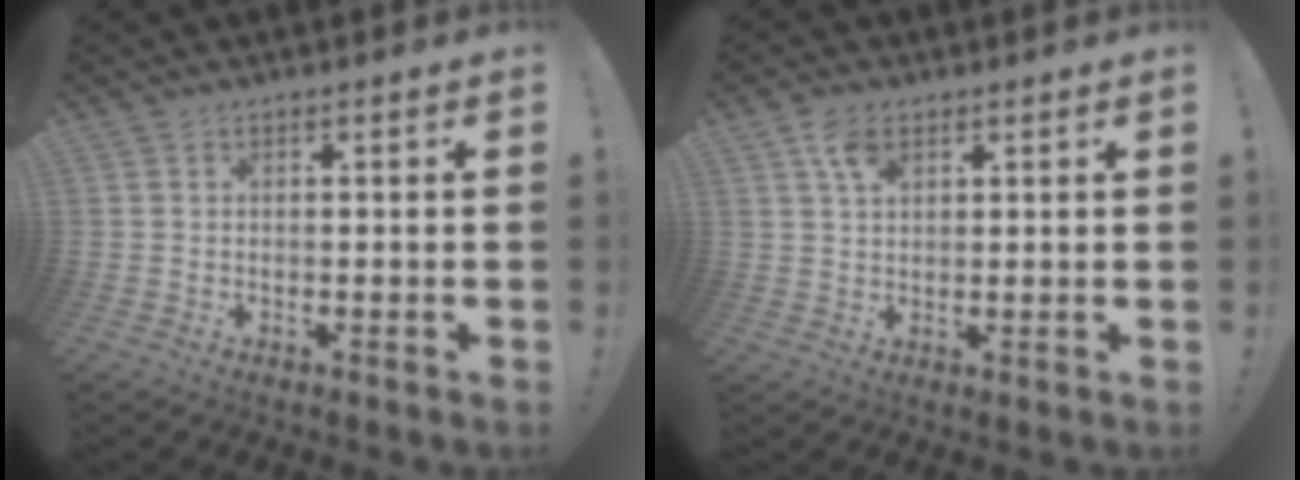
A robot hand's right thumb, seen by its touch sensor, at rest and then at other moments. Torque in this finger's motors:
{"motor_torque": [0.66, 1.12, 0.28, -0.29, 0.00]}